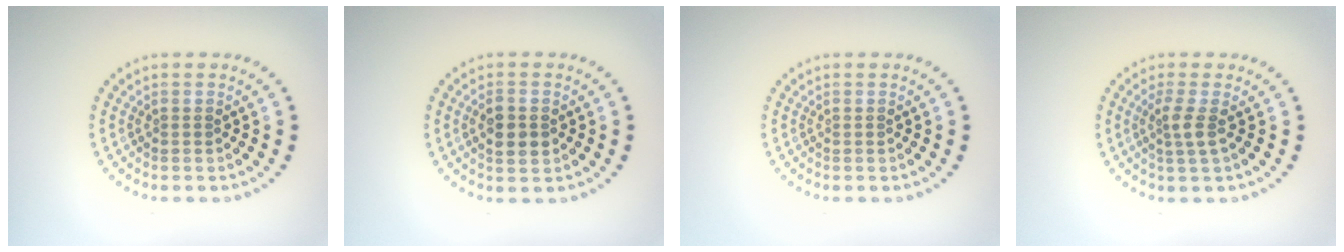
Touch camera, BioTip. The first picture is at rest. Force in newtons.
{"total": 2.3, "press": 2.3, "slide": 0.3}
{"total": 0.0}
{"total": 1.9, "press": 1.4, "slide": 1.2}